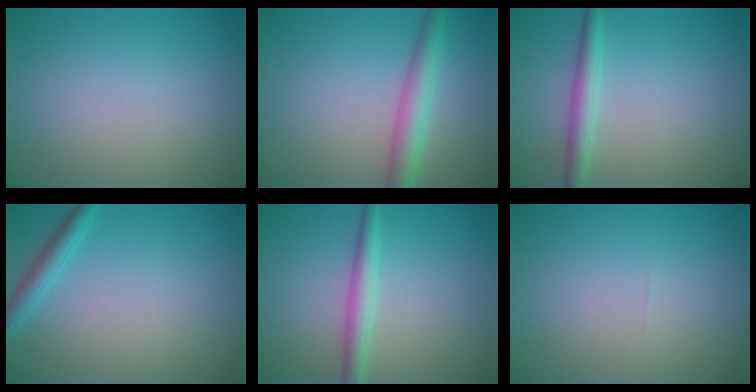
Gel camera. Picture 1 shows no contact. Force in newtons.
{"total": 3.6, "press": 3.6, "slide": 0.2}
{"total": 2.4, "press": 2.4, "slide": 0.0}
{"total": 2.1, "press": 2.1, "slide": 0.1}
{"total": 2.5, "press": 2.5, "slide": 0.1}
{"total": 0.0}